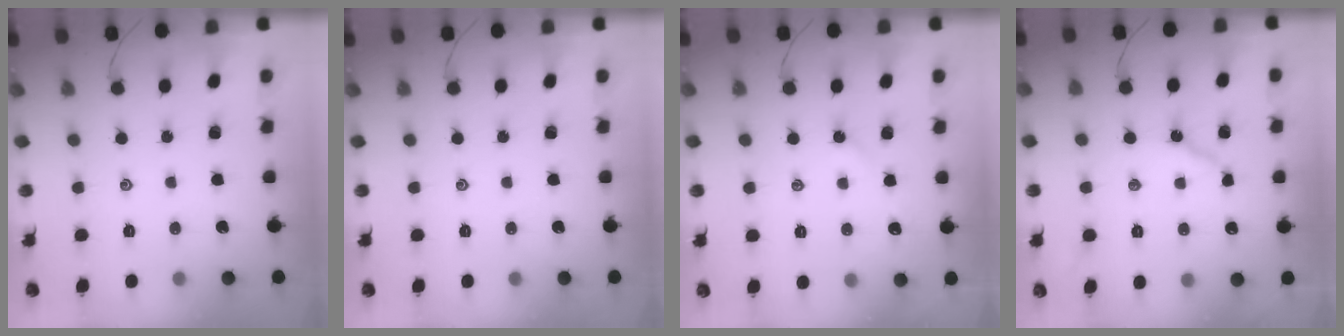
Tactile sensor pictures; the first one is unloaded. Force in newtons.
{"total": 0.0}
{"total": 3.6, "press": 3.6, "slide": 0.6}
{"total": 5.4, "press": 5.4, "slide": 0.6}